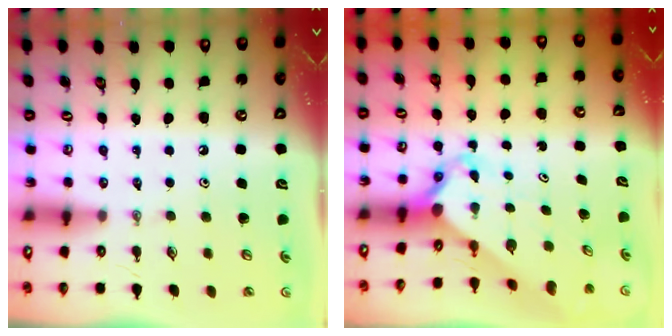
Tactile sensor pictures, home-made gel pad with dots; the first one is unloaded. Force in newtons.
{"total": 2.7, "press": 2.7, "slide": 0.2}